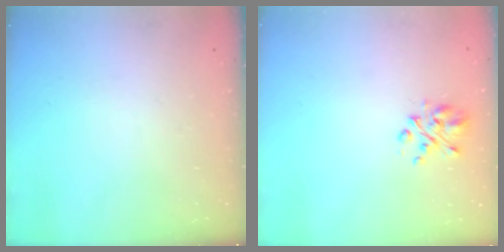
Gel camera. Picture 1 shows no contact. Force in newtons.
{"total": 4.8, "press": 4.4, "slide": 1.9}